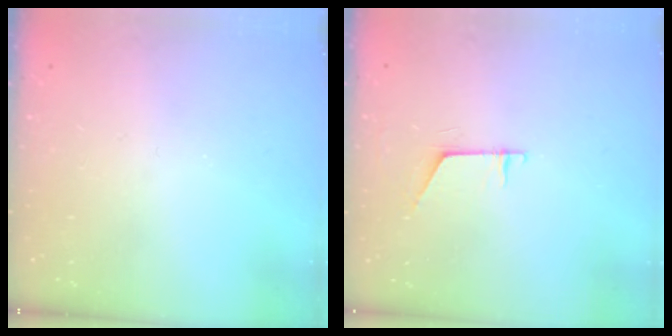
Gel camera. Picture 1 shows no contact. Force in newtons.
{"total": 6.1, "press": 6.1, "slide": 0.5}